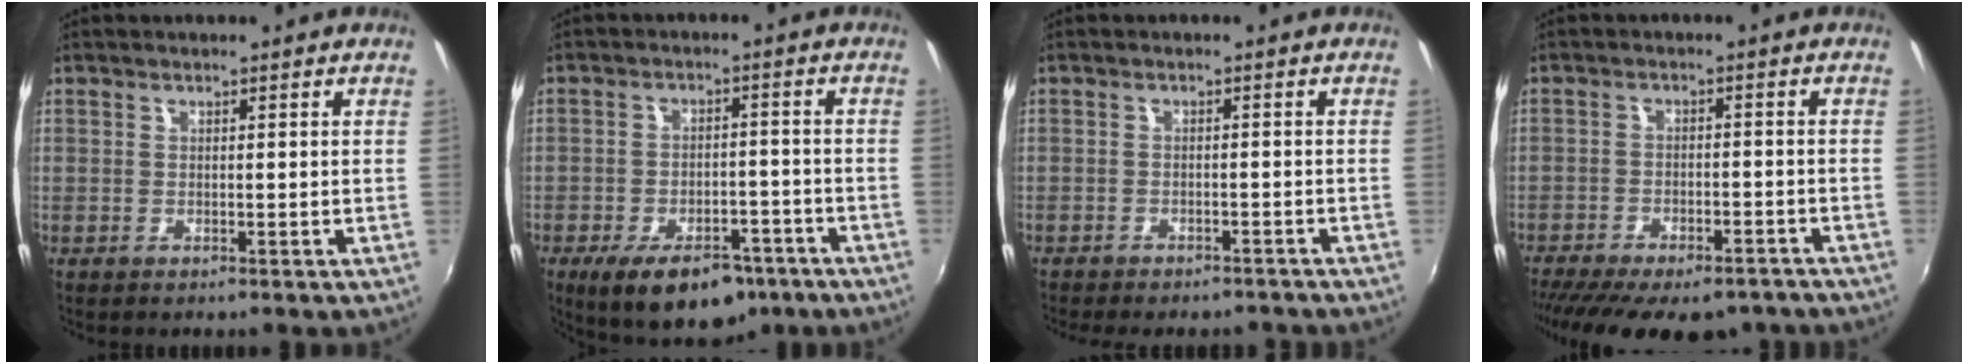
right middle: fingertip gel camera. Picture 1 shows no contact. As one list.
[{"total": 14.3, "force": [-9.3, 6.9, 8.4], "torque": [-0.156, -0.013, -0.129]}, {"total": 8.9, "force": [-7.7, 2.9, 3.4], "torque": [-0.079, -0.017, -0.104]}, {"total": 19.1, "force": [-15.3, 7.0, 9.1], "torque": [-0.187, -0.029, -0.203]}]